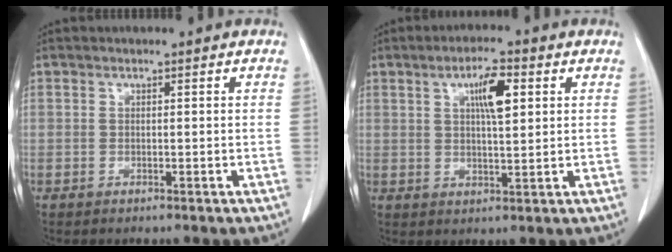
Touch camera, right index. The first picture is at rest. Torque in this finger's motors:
{"motor_torque": [0.19, 0.13, 0.16, 0.06]}